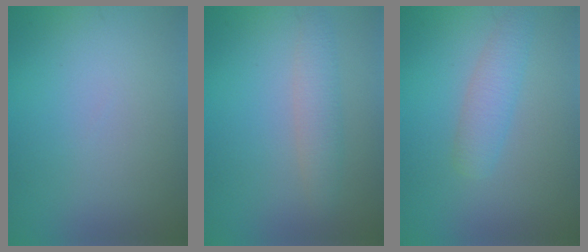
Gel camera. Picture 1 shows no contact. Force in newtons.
{"total": 2.2, "press": 2.2, "slide": 0.1}
{"total": 2.5, "press": 2.5, "slide": 0.1}